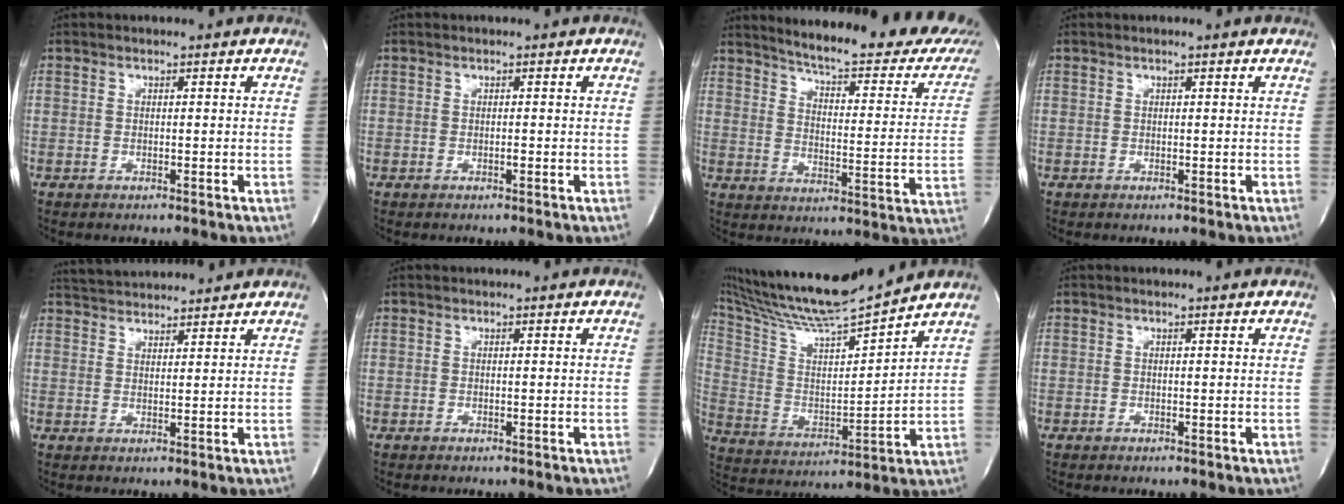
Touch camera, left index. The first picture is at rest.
{"total": 0.0}
{"total": 25.1, "force": [22.1, 4.3, 11.0], "torque": [-0.150, -0.076, 0.258]}
{"total": 0.8, "force": [0.7, 0.0, 0.4], "torque": [-0.012, 0.009, 0.011]}
{"total": 8.2, "force": [7.9, 0.8, 1.9], "torque": [-0.041, 0.031, 0.125]}
{"total": 0.0}
{"total": 18.6, "force": [16.9, 0.6, 7.7], "torque": [-0.153, -0.001, 0.297]}
{"total": 0.0}